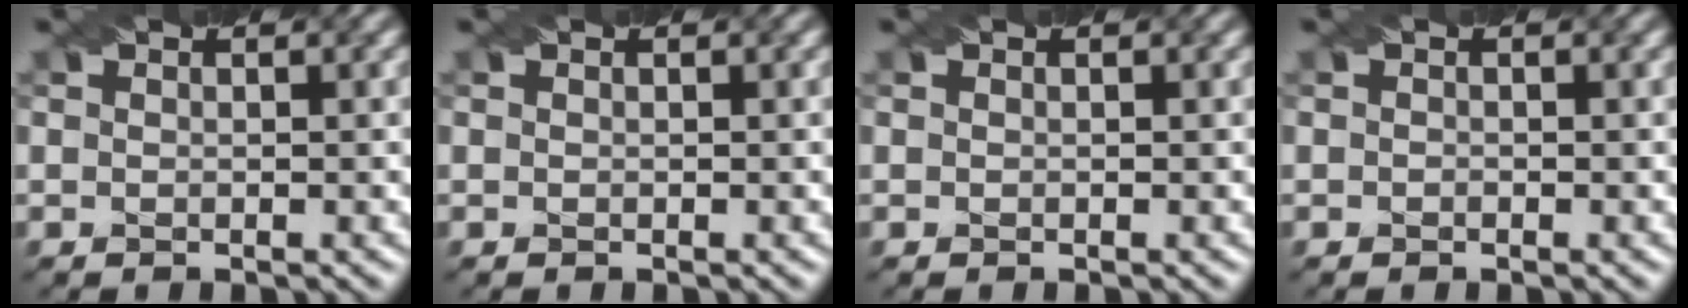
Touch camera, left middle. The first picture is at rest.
{"total": 0.0}
{"total": 0.0}
{"total": 0.0}